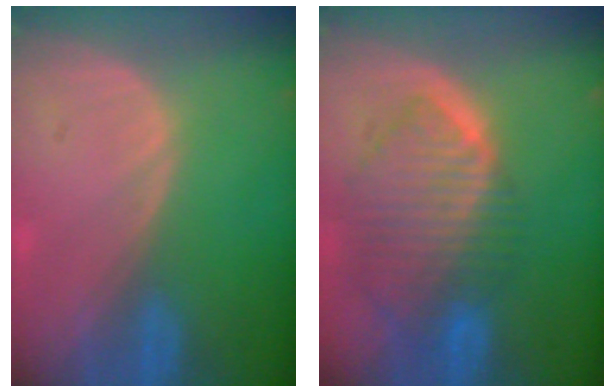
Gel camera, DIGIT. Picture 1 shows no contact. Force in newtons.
{"total": 9.9, "press": 8.4, "slide": 5.2}